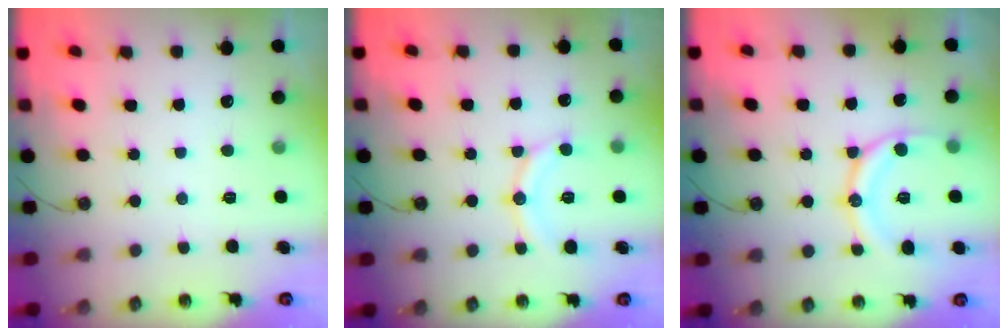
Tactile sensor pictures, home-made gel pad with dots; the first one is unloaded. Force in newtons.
{"total": 11.9, "press": 11.8, "slide": 1.1}
{"total": 12.5, "press": 12.5, "slide": 0.7}